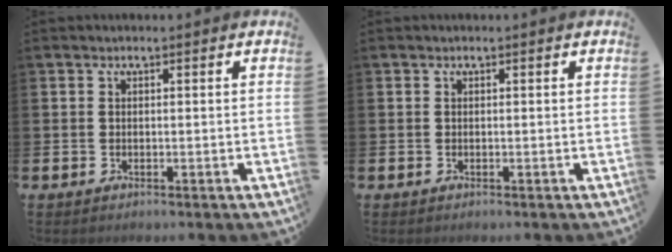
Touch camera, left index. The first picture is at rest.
{"total": 0.0}